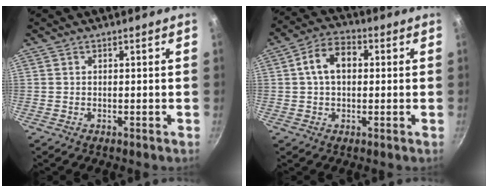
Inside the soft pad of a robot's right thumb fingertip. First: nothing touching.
{"total": 8.5, "force": [1.2, 5.8, 6.1], "torque": [-0.086, 0.024, 0.008]}